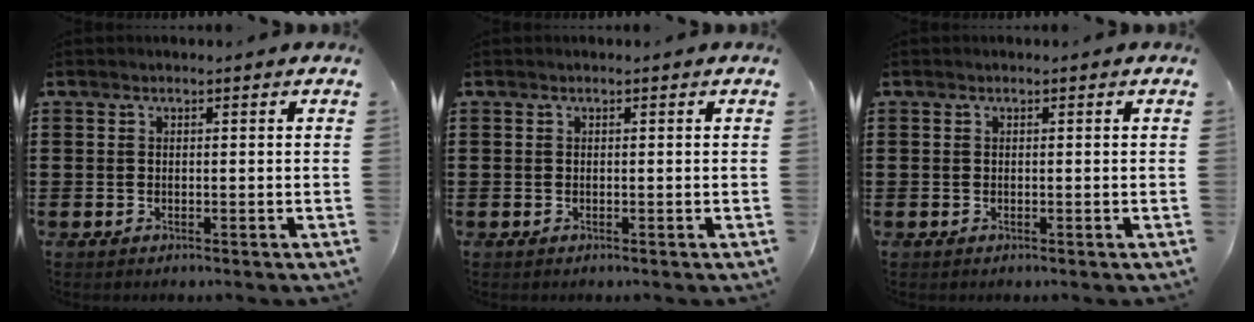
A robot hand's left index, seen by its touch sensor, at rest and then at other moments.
{"total": 0.0}
{"total": 0.0}